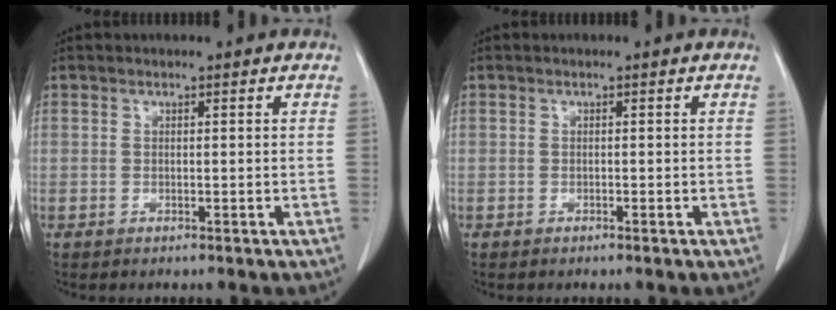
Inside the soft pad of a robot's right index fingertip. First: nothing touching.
{"total": 0.0}